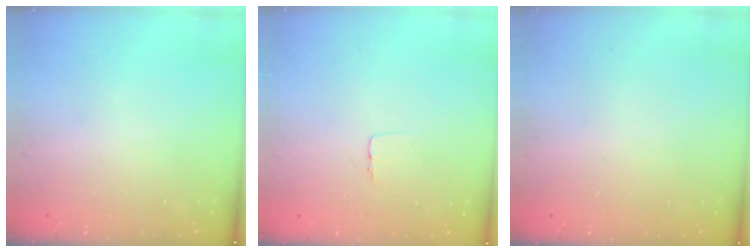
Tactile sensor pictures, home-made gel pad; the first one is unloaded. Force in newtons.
{"total": 3.1, "press": 3.1, "slide": 0.2}
{"total": 0.0}